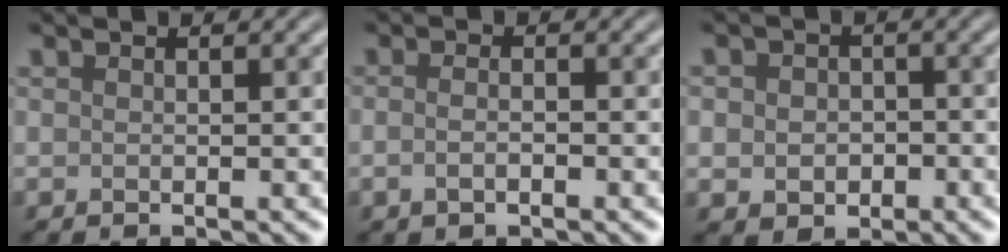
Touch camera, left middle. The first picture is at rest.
{"total": 1.6, "force": [-0.6, 0.7, 1.4], "torque": [-0.025, -0.002, -0.014]}
{"total": 3.6, "force": [-0.5, 3.0, 2.0], "torque": [-0.018, -0.007, -0.014]}